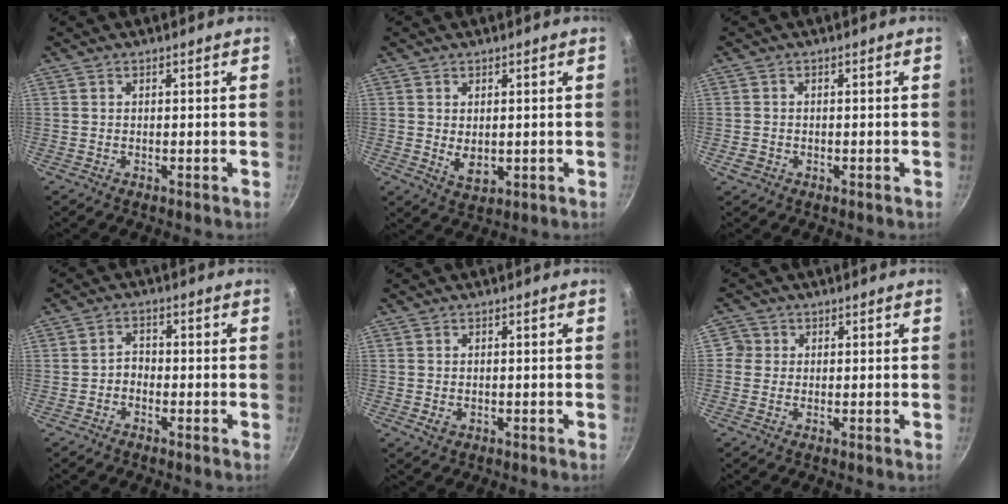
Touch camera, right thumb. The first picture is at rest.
{"total": 4.2, "force": [0.2, 2.7, 3.2], "torque": [-0.052, -0.013, 0.010]}
{"total": 2.0, "force": [-0.8, 1.6, 0.8], "torque": [-0.016, 0.003, -0.011]}
{"total": 2.2, "force": [-1.3, 1.5, 1.0], "torque": [-0.012, 0.022, -0.028]}
{"total": 1.9, "force": [-0.5, 1.4, 1.1], "torque": [-0.018, -0.001, -0.006]}
{"total": 2.4, "force": [0.0, 2.4, 0.3], "torque": [0.018, 0.004, -0.007]}